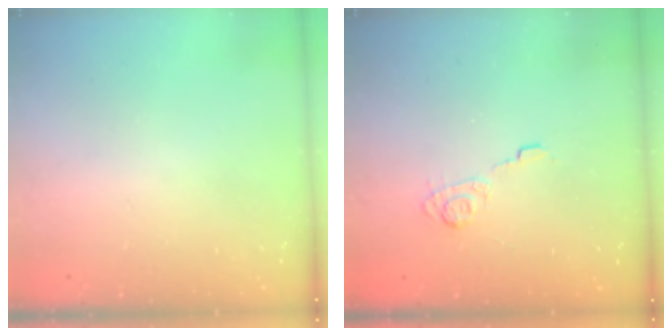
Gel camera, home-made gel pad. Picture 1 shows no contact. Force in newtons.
{"total": 4.2, "press": 3.8, "slide": 1.6}